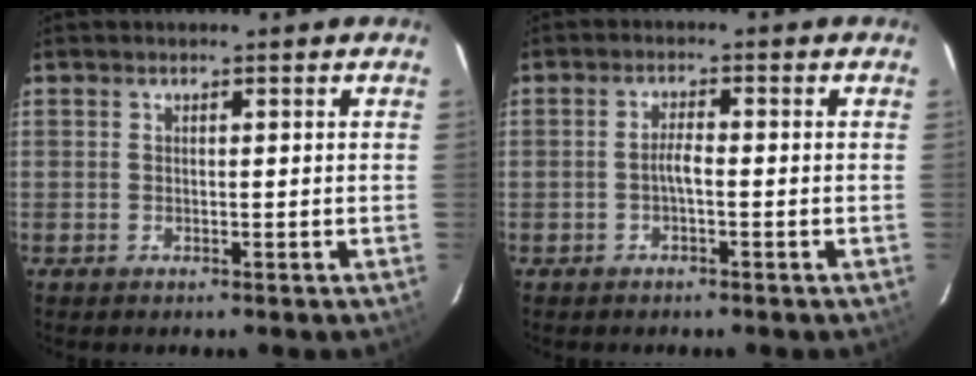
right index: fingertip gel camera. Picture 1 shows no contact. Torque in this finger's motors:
{"motor_torque": [0.35, -0.13, 0.29, 0.08]}